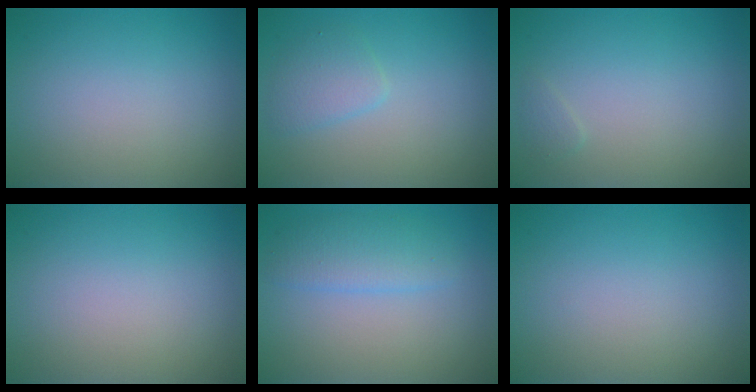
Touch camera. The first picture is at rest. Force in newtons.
{"total": 1.9, "press": 1.9, "slide": 0.0}
{"total": 0.6, "press": 0.6, "slide": 0.0}
{"total": 0.0}
{"total": 2.6, "press": 2.6, "slide": 0.1}
{"total": 0.0}